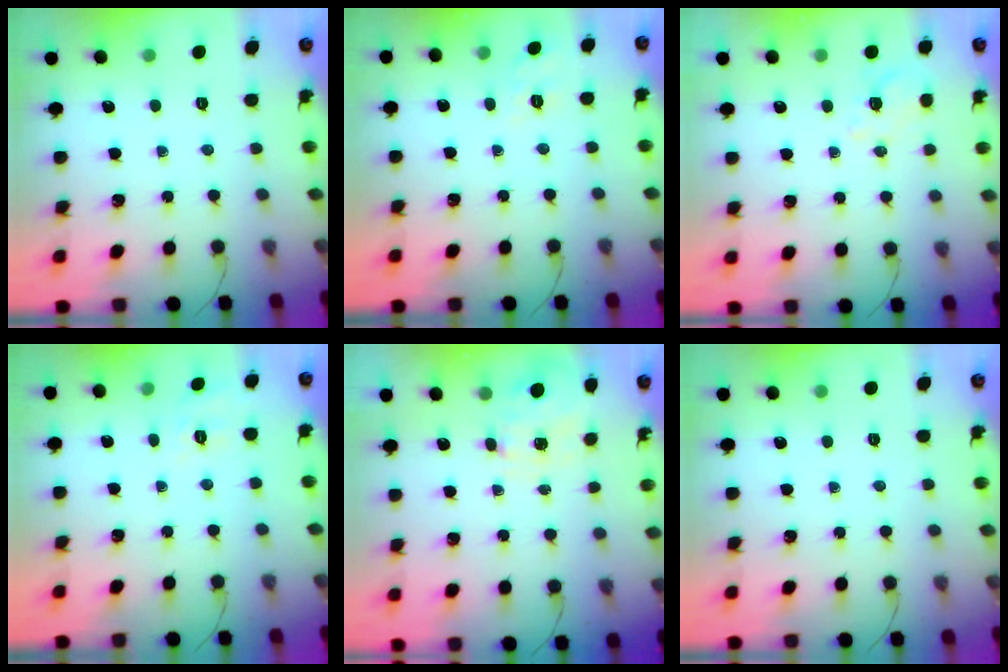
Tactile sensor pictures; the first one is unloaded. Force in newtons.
{"total": 1.9, "press": 0.8, "slide": 1.6}
{"total": 2.4, "press": 1.9, "slide": 1.5}
{"total": 2.0, "press": 0.4, "slide": 1.9}
{"total": 0.7, "press": 0.4, "slide": 0.6}
{"total": 0.0}